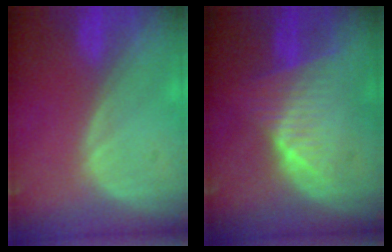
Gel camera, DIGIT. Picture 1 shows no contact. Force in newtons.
{"total": 7.7, "press": 6.9, "slide": 3.5}